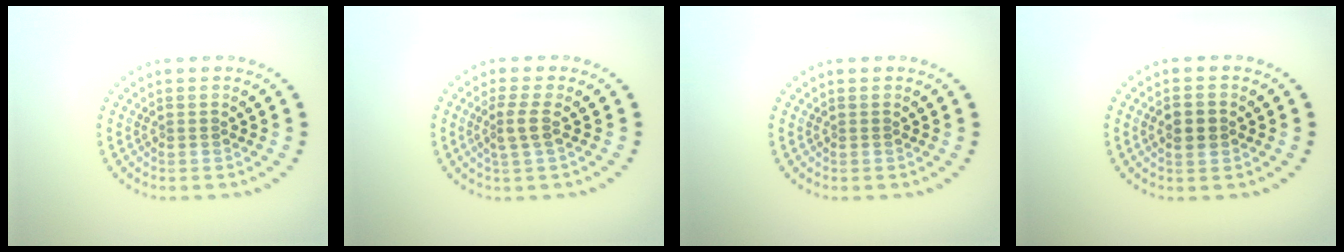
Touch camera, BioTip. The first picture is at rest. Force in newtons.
{"total": 1.9, "press": 1.5, "slide": 1.2}
{"total": 0.0}
{"total": 2.1, "press": 2.1, "slide": 0.1}